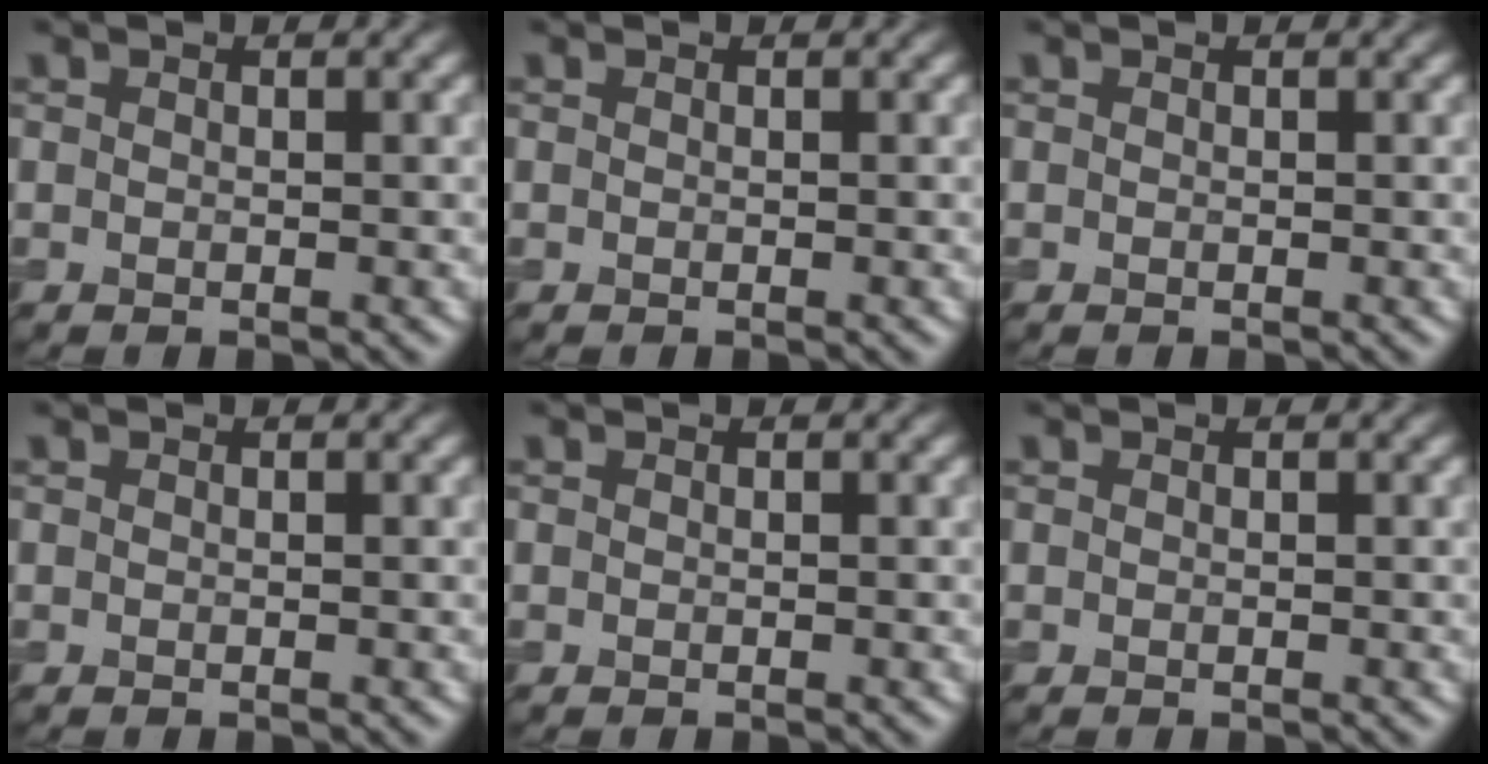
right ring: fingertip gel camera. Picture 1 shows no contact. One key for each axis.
{"total": 0.0}
{"total": 0.0}
{"total": 0.0}
{"total": 0.0}
{"total": 0.0}